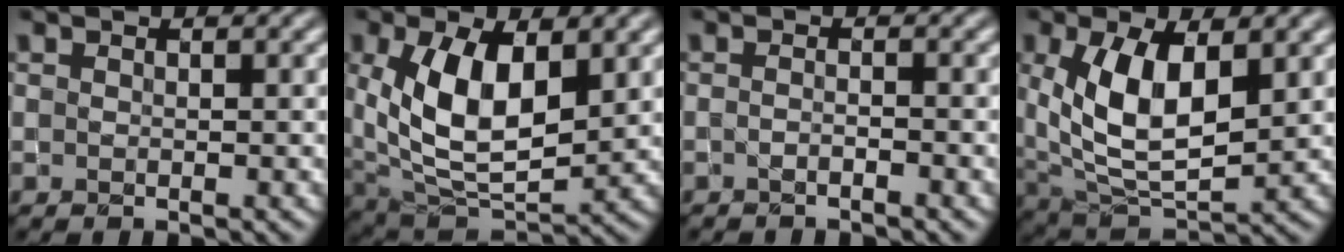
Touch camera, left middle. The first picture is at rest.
{"total": 8.9, "force": [1.9, 4.5, 7.5], "torque": [-0.155, -0.007, 0.037]}
{"total": 1.0, "force": [-0.9, 0.1, 0.5], "torque": [-0.010, -0.002, -0.017]}
{"total": 8.1, "force": [1.8, 3.9, 6.8], "torque": [-0.144, -0.007, 0.038]}